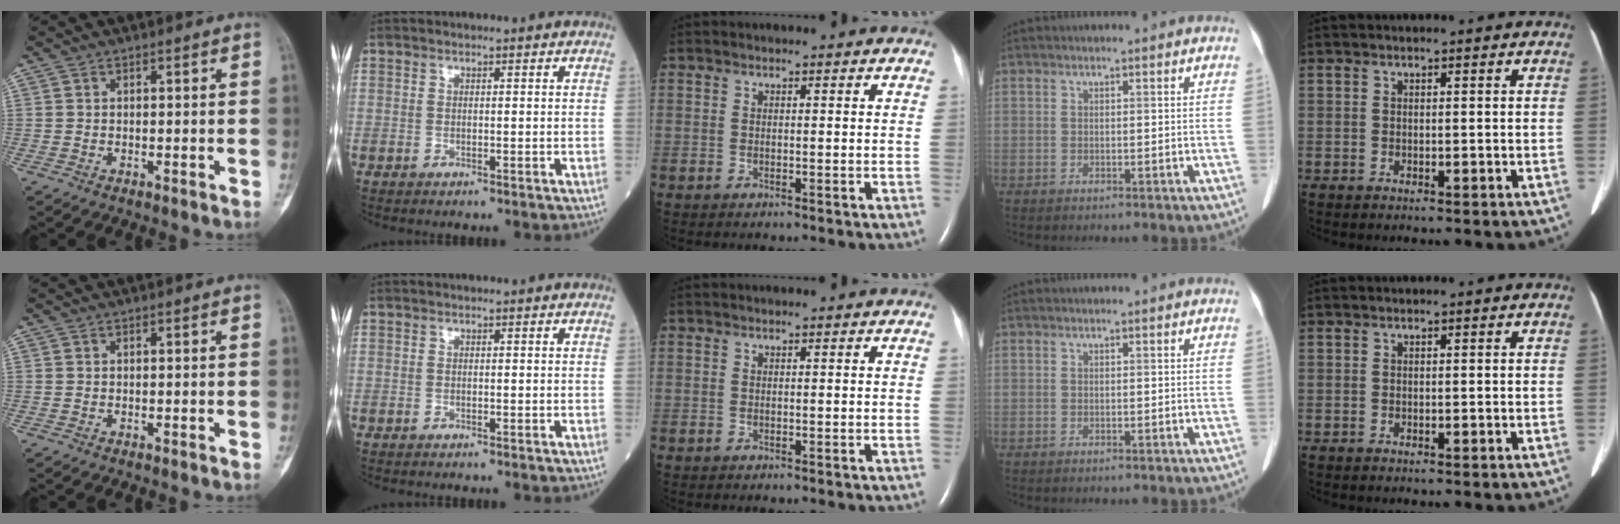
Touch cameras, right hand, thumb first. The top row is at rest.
{}